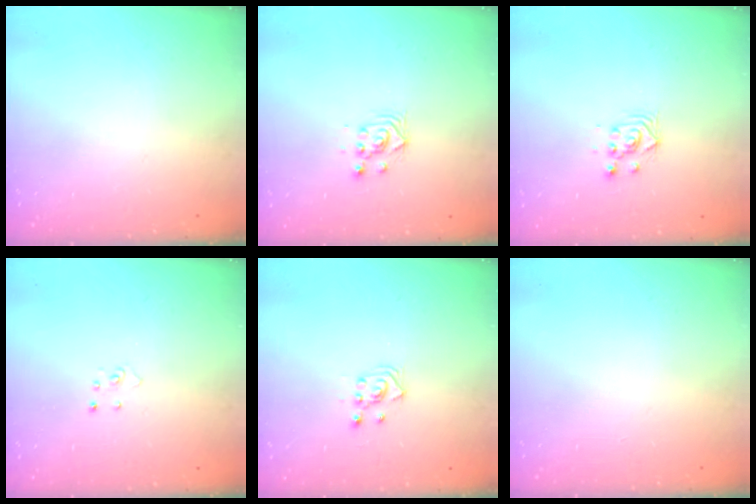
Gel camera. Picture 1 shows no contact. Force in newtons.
{"total": 3.0, "press": 3.0, "slide": 0.1}
{"total": 3.0, "press": 3.0, "slide": 0.1}
{"total": 3.0, "press": 2.9, "slide": 0.3}
{"total": 2.5, "press": 2.3, "slide": 1.0}
{"total": 0.0}